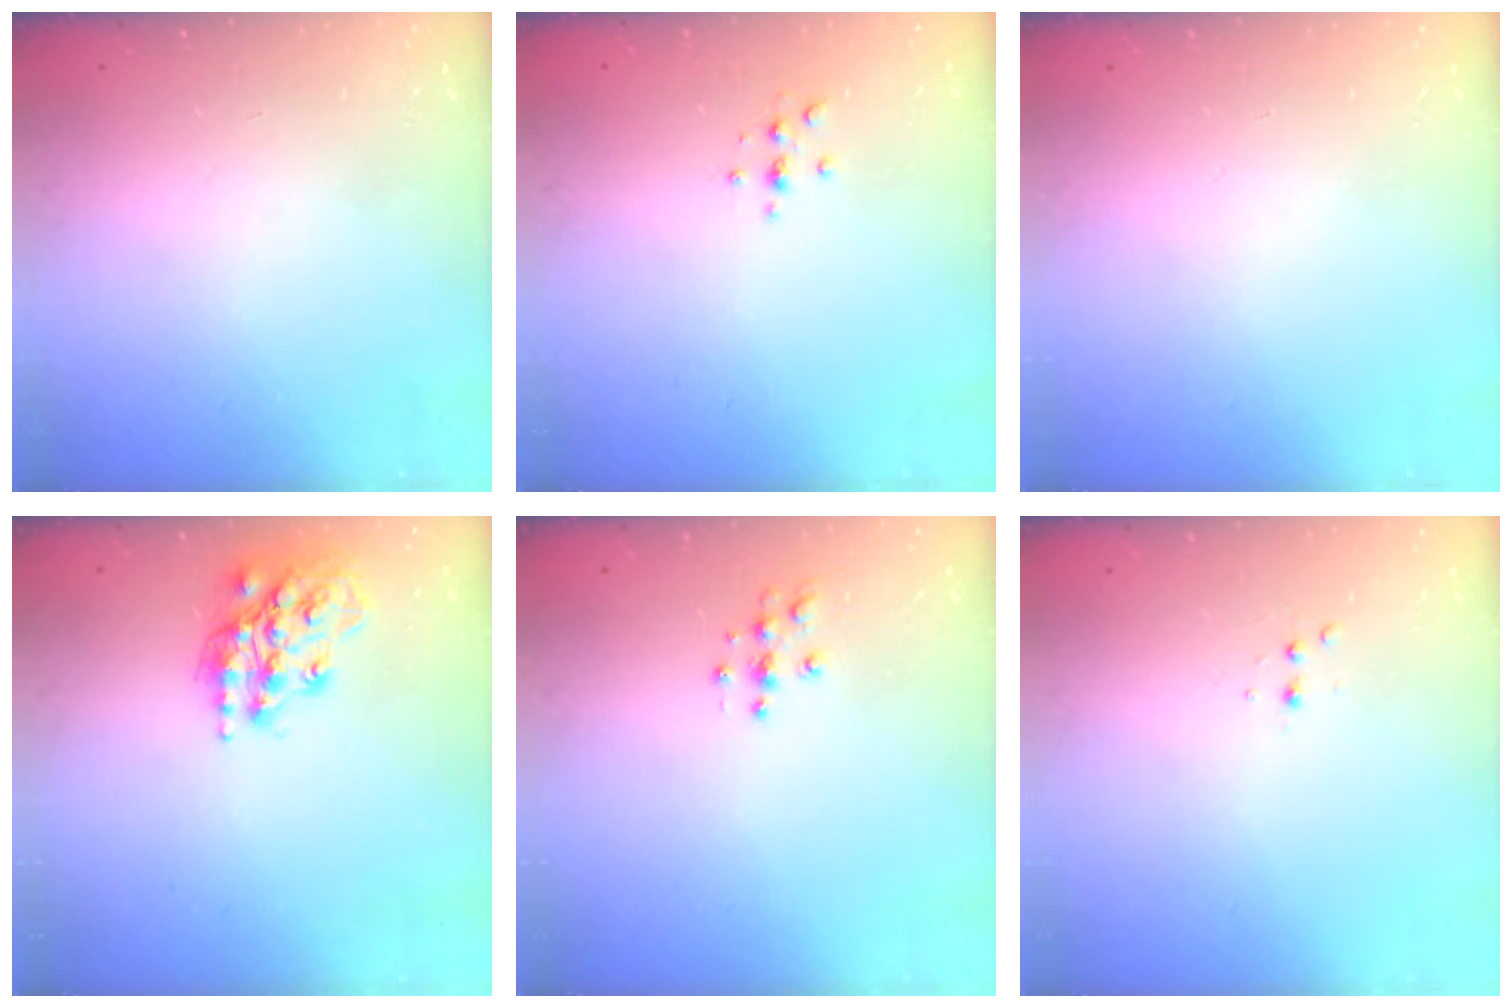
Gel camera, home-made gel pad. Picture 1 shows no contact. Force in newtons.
{"total": 2.2, "press": 2.1, "slide": 0.2}
{"total": 0.0}
{"total": 17.5, "press": 17.4, "slide": 1.4}
{"total": 5.1, "press": 5.1, "slide": 0.3}
{"total": 2.5, "press": 2.4, "slide": 0.5}